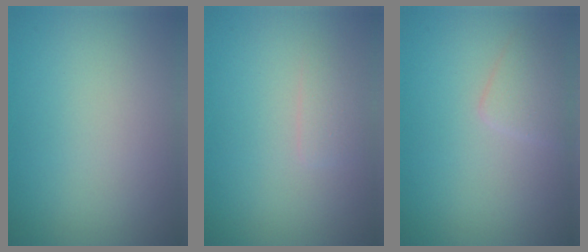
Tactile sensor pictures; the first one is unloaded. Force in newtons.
{"total": 1.0, "press": 1.0, "slide": 0.0}
{"total": 1.9, "press": 1.9, "slide": 0.0}